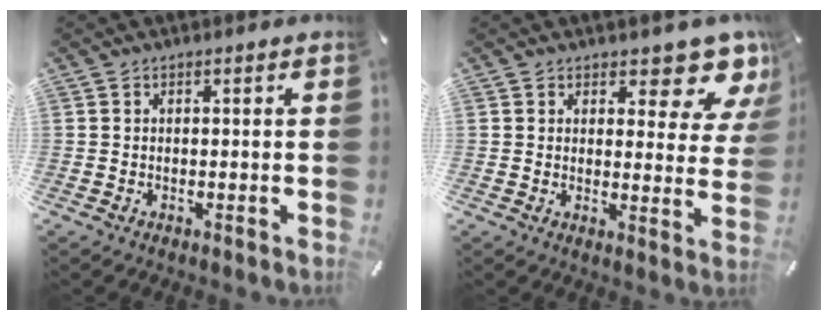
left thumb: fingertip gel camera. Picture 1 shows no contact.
{"total": 9.3, "force": [7.6, 3.6, 4.0], "torque": [-0.026, -0.074, 0.126]}